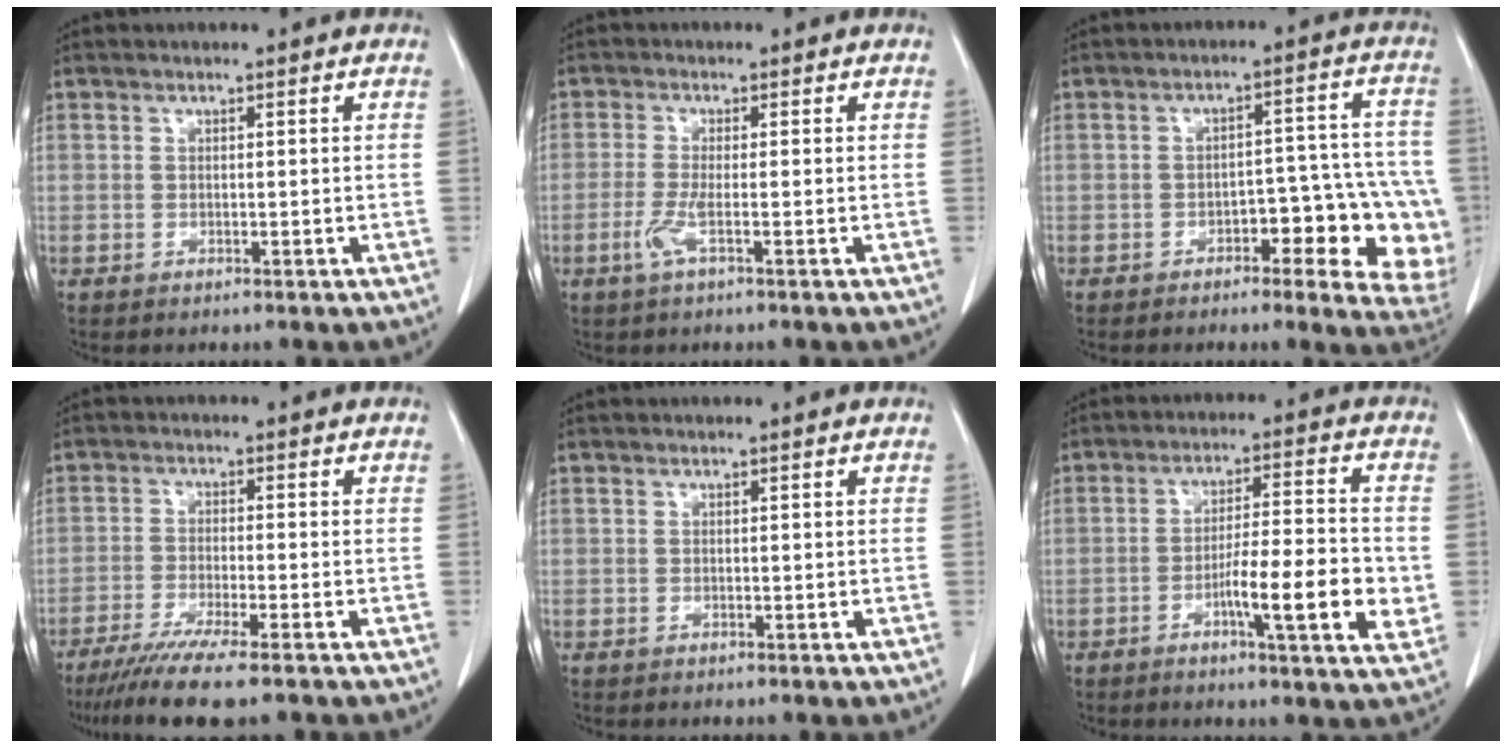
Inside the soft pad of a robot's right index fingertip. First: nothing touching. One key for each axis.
{"total": 3.0, "fx": -1.3, "fy": -0.2, "fz": 2.7, "tx": -0.063, "ty": -0.008, "tz": -0.031}
{"total": 12.6, "fx": -4.8, "fy": 4.6, "fz": 10.7, "tx": -0.089, "ty": 0.033, "tz": -0.053}
{"total": 9.4, "fx": -7.3, "fy": -0.2, "fz": 5.9, "tx": -0.091, "ty": -0.025, "tz": -0.116}
{"total": 0.0}
{"total": 11.3, "fx": -2.9, "fy": 1.1, "fz": 10.9, "tx": -0.167, "ty": -0.002, "tz": -0.049}